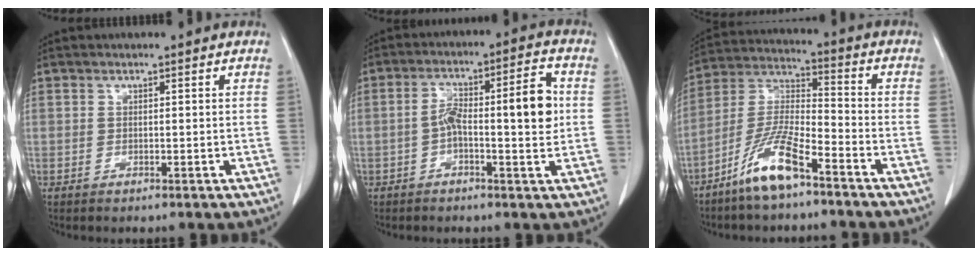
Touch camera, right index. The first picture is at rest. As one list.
[{"total": 10.0, "force": [-0.2, 2.1, 9.7], "torque": [-0.157, 0.028, -0.006]}, {"total": 10.7, "force": [-7.1, 1.7, 7.9], "torque": [-0.170, -0.013, -0.142]}]